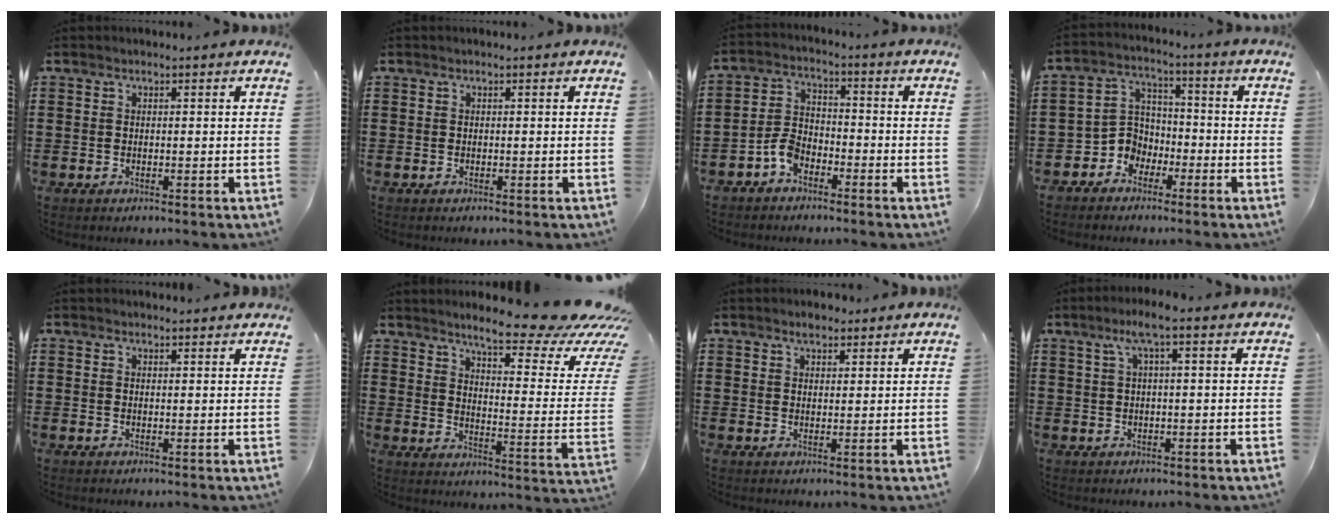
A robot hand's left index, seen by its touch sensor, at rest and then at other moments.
{"total": 0.0}
{"total": 4.5, "force": [-3.1, 2.4, 2.2], "torque": [-0.062, 0.005, -0.064]}
{"total": 5.4, "force": [-3.3, 4.1, 0.9], "torque": [-0.043, 0.003, -0.073]}
{"total": 1.3, "force": [1.3, 0.1, 0.3], "torque": [-0.008, 0.001, 0.024]}
{"total": 9.6, "force": [8.0, 0.1, 5.3], "torque": [-0.094, -0.068, 0.125]}
{"total": 2.1, "force": [1.9, 0.7, 0.7], "torque": [-0.008, -0.002, 0.034]}
{"total": 3.4, "force": [1.3, 0.0, 3.2], "torque": [-0.064, 0.001, 0.021]}